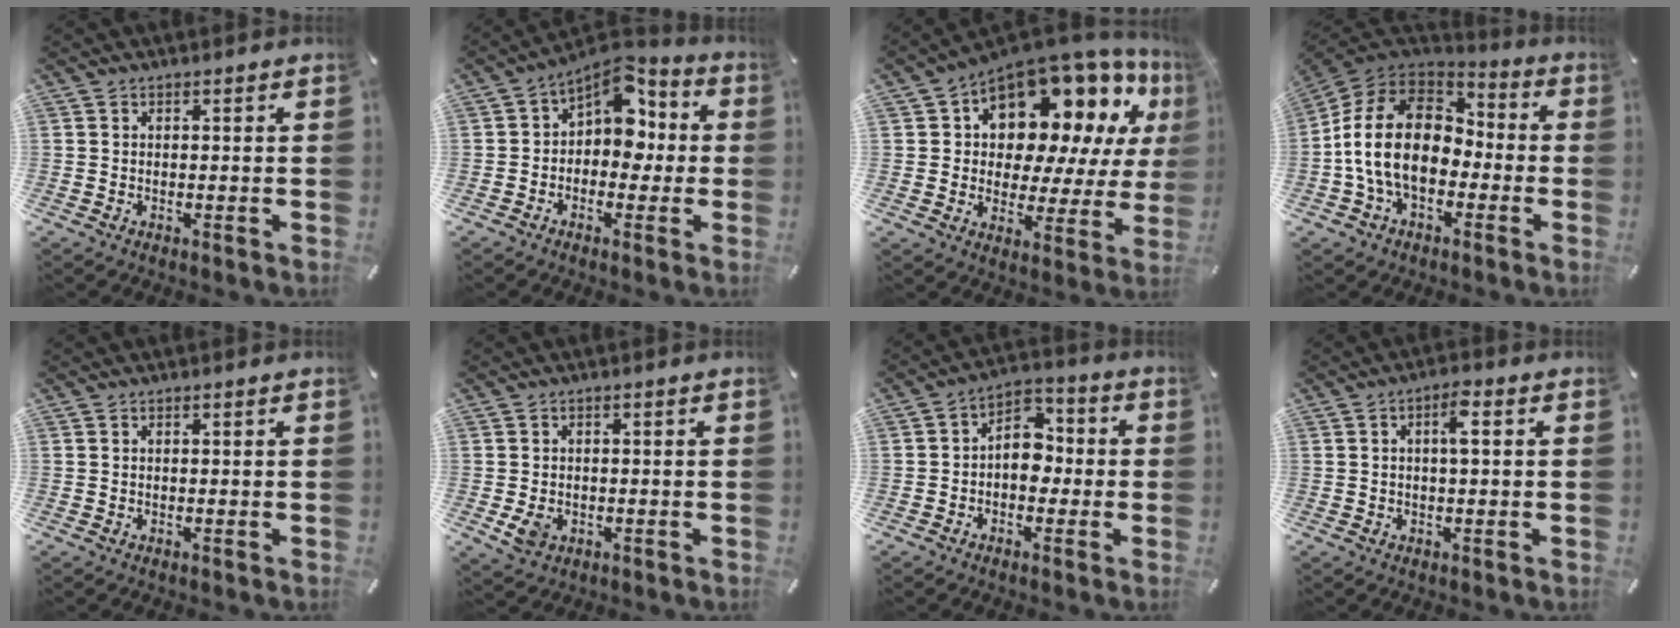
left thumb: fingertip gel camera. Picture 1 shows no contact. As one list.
[{"total": 9.3, "force": [2.9, 6.9, 5.6], "torque": [-0.076, -0.026, 0.050]}, {"total": 15.1, "force": [10.8, 8.5, 6.3], "torque": [-0.098, -0.101, 0.185]}, {"total": 17.6, "force": [-2.9, 12.8, 11.8], "torque": [-0.242, 0.032, -0.052]}, {"total": 0.0}, {"total": 4.0, "force": [-0.9, 3.2, 2.2], "torque": [-0.049, -0.005, -0.020]}, {"total": 7.4, "force": [-1.3, 5.6, 4.6], "torque": [-0.077, 0.009, -0.028]}, {"total": 4.0, "force": [0.7, 1.3, 3.7], "torque": [-0.067, 0.008, 0.006]}]